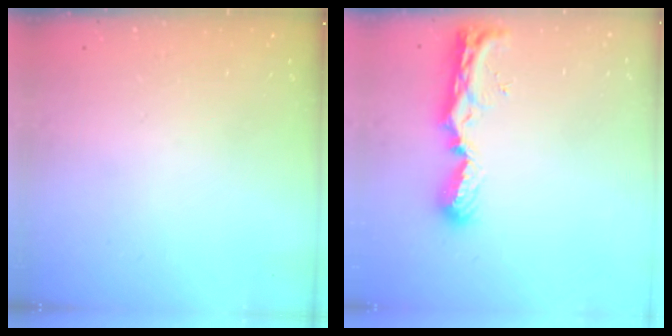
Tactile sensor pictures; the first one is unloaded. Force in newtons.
{"total": 8.6, "press": 8.5, "slide": 1.0}